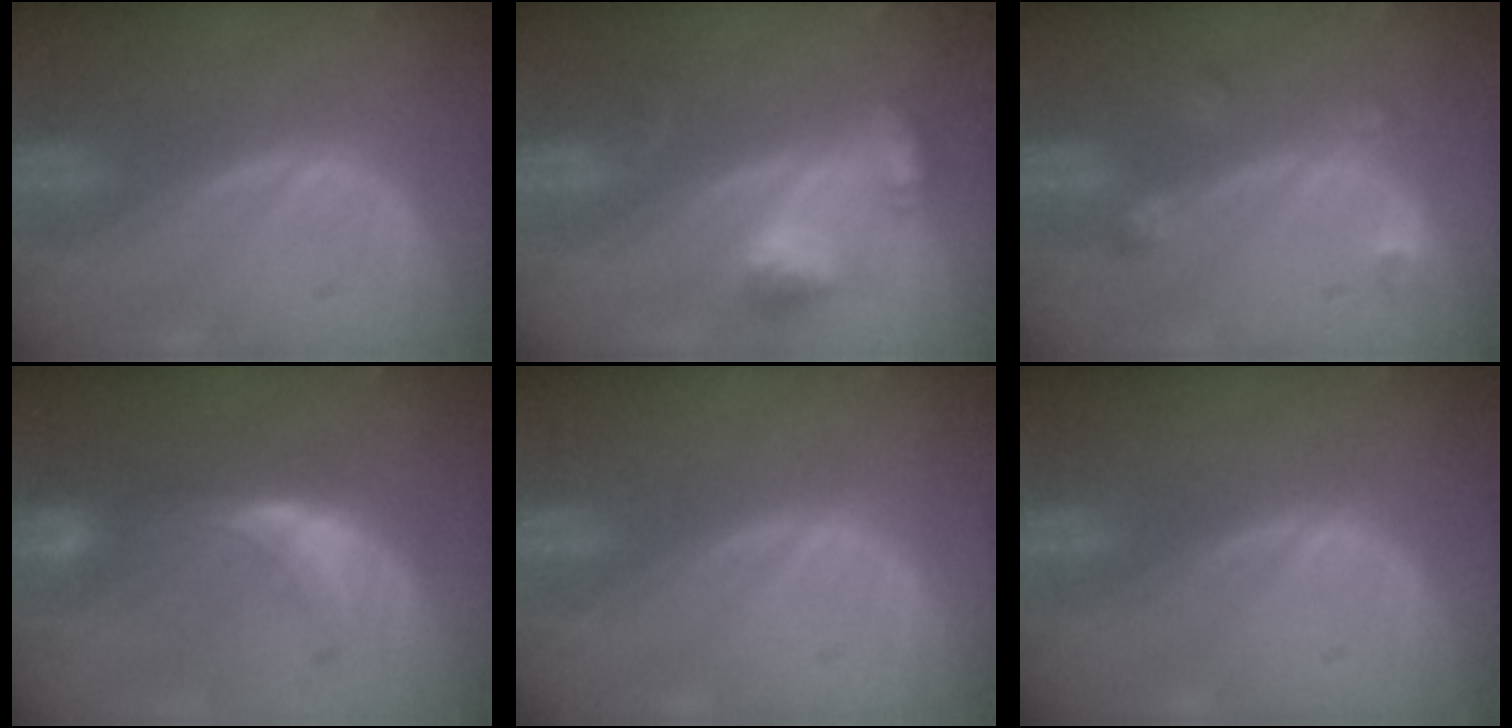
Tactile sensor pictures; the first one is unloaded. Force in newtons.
{"total": 5.8, "press": 5.3, "slide": 2.3}
{"total": 2.6, "press": 2.5, "slide": 0.5}
{"total": 7.1, "press": 6.7, "slide": 2.2}
{"total": 0.0}
{"total": 0.0}